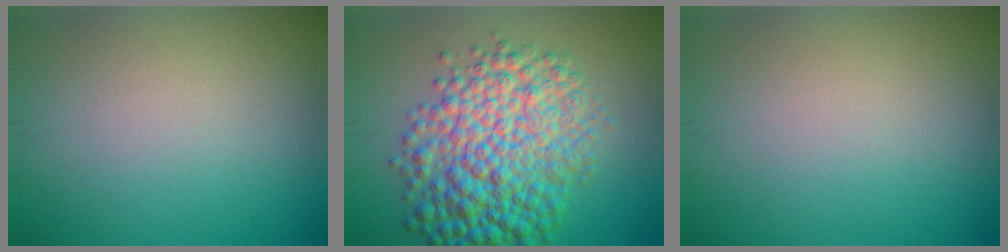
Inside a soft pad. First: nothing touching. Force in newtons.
{"total": 9.7, "press": 9.7, "slide": 0.1}
{"total": 0.0}